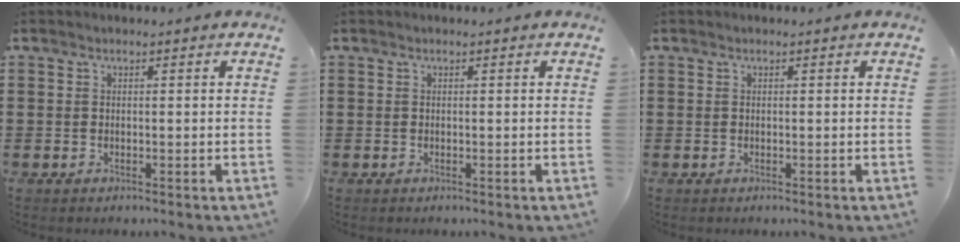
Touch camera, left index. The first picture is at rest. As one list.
[{"total": 0.0}, {"total": 0.0}]